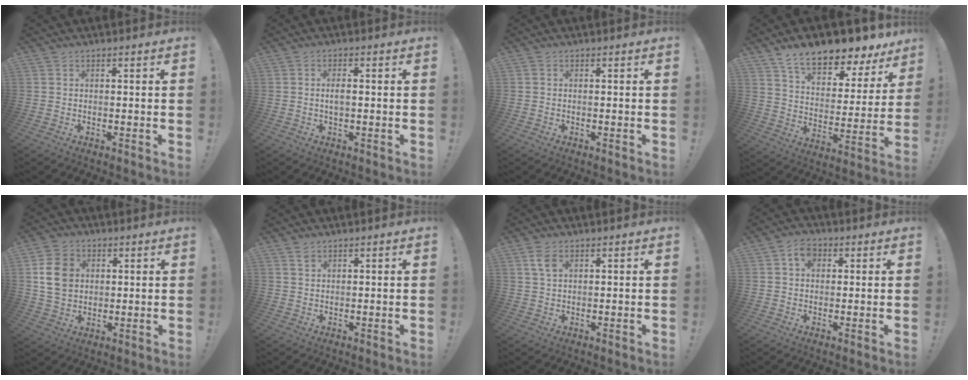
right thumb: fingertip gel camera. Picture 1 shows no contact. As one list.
[{"total": 2.3, "force": [-0.2, 0.8, 2.2], "torque": [-0.033, 0.001, -0.006]}, {"total": 0.0}, {"total": 13.2, "force": [10.8, 4.4, 6.2], "torque": [-0.101, -0.091, 0.186]}, {"total": 10.6, "force": [2.2, 8.7, 5.5], "torque": [-0.088, 0.001, 0.045]}, {"total": 1.5, "force": [1.1, 0.8, 0.6], "torque": [0.000, -0.005, 0.018]}, {"total": 4.1, "force": [1.8, 2.2, 3.0], "torque": [-0.049, -0.002, 0.032]}, {"total": 5.5, "force": [1.7, 4.0, 3.3], "torque": [-0.049, 0.004, 0.030]}]